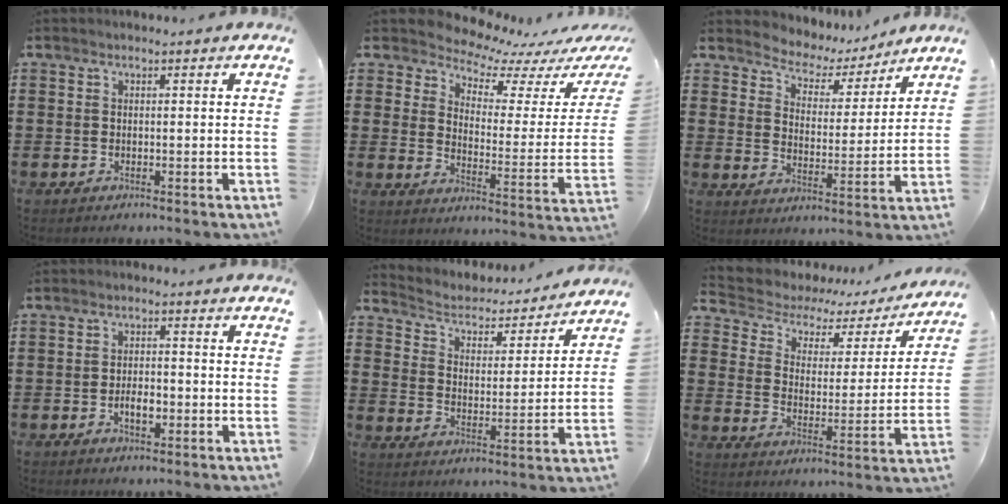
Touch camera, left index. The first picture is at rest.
{"total": 6.0, "force": [5.9, 1.0, 0.7], "torque": [-0.043, -0.053, 0.100]}
{"total": 4.6, "force": [4.4, 1.1, 0.0], "torque": [-0.030, -0.033, 0.072]}
{"total": 3.3, "force": [-1.0, 1.5, 2.7], "torque": [-0.042, 0.001, -0.020]}
{"total": 3.2, "force": [3.0, 0.9, 0.5], "torque": [-0.032, -0.029, 0.042]}
{"total": 3.8, "force": [2.4, 2.6, 1.6], "torque": [-0.050, -0.018, 0.030]}